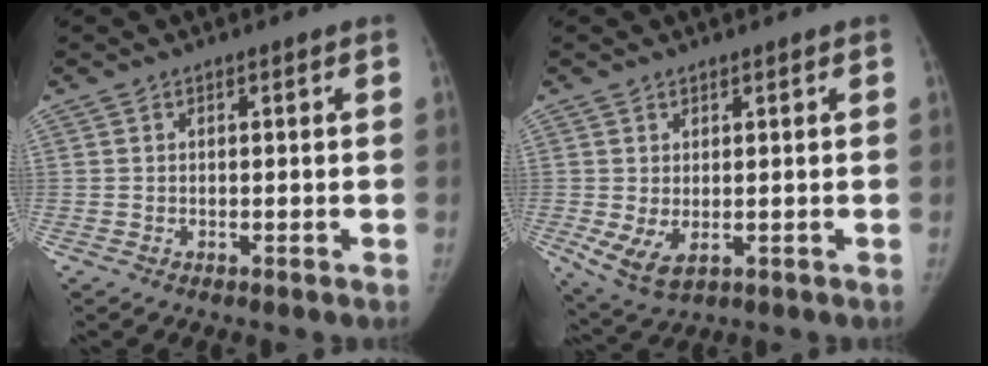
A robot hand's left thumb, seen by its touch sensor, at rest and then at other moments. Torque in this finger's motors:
{"motor_torque": [0.21, 0.28, 0.70, -0.81, 0.18]}